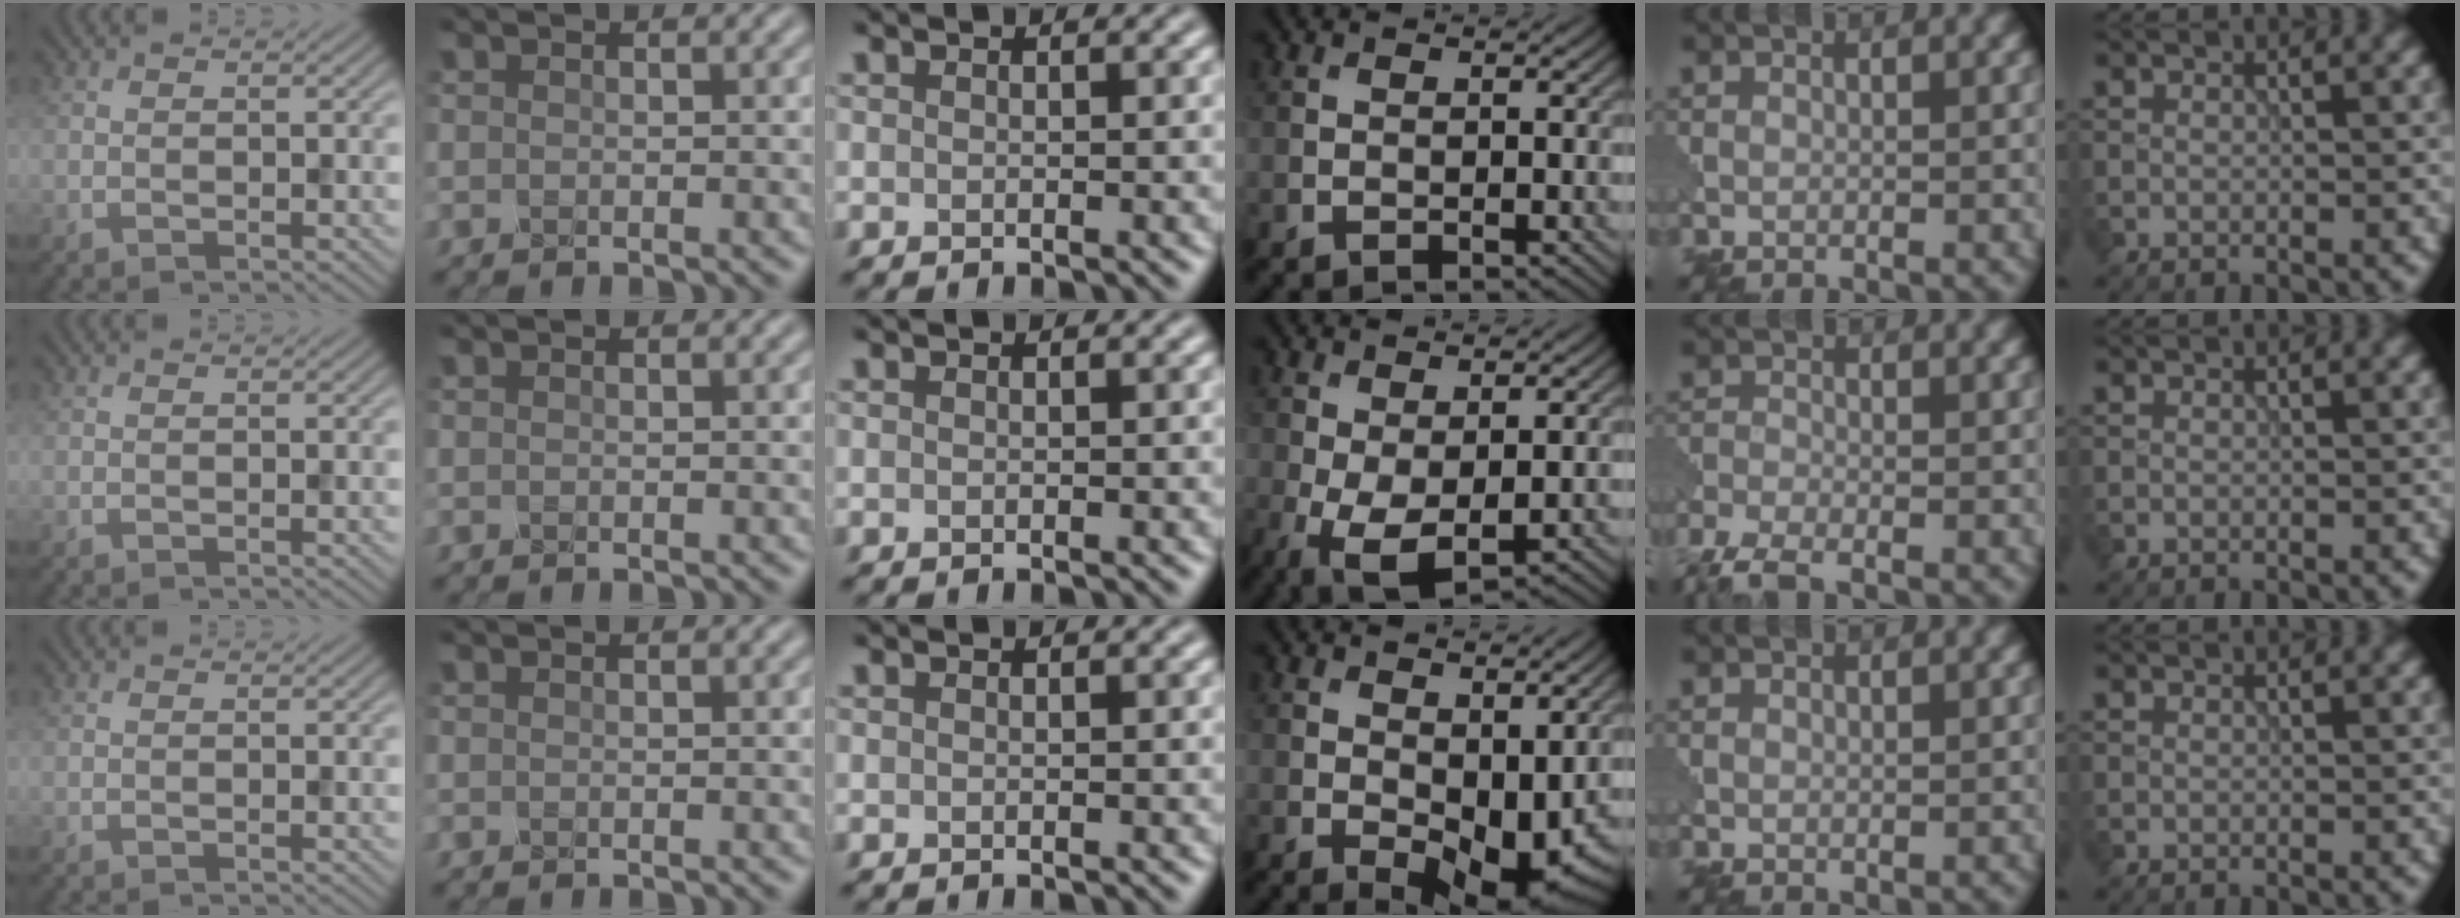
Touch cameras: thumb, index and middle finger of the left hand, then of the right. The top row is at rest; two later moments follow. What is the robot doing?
{"motion": "squeeze", "object": "foam earplug"}